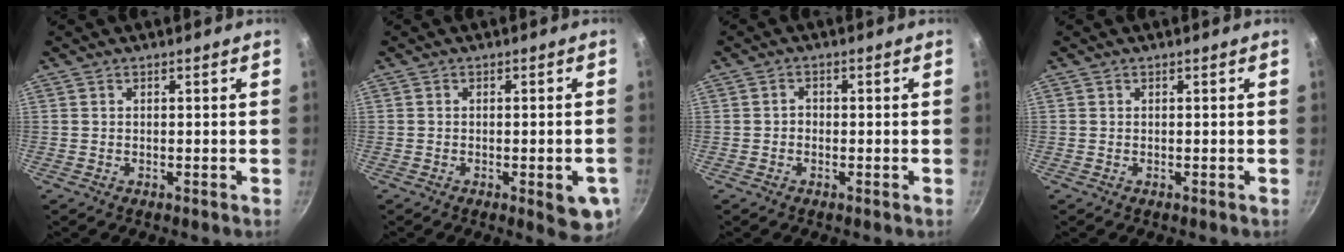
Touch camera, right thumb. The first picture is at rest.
{"total": 6.7, "force": [-2.3, 2.0, 6.0], "torque": [-0.054, 0.003, -0.025]}
{"total": 1.3, "force": [-0.3, 1.1, 0.6], "torque": [-0.008, 0.006, -0.007]}
{"total": 0.0}